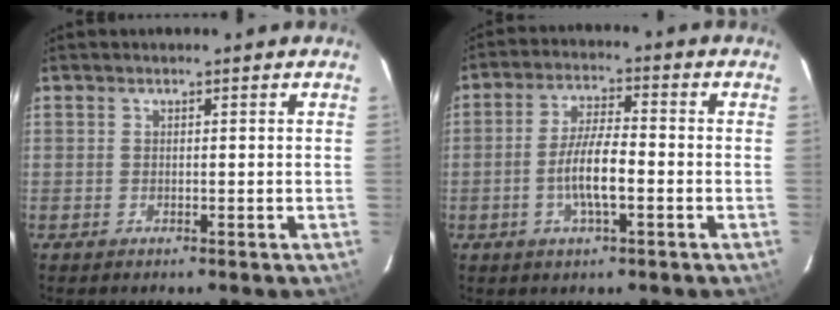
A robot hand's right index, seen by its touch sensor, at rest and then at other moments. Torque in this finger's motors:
{"motor_torque": [1.22, -0.47, 0.67, 0.16]}